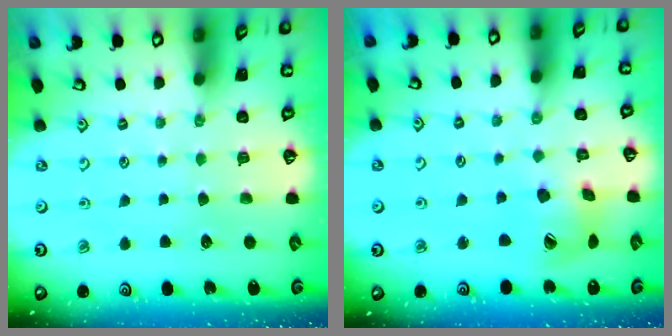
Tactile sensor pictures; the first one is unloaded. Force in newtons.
{"total": 11.5, "press": 11.4, "slide": 1.3}